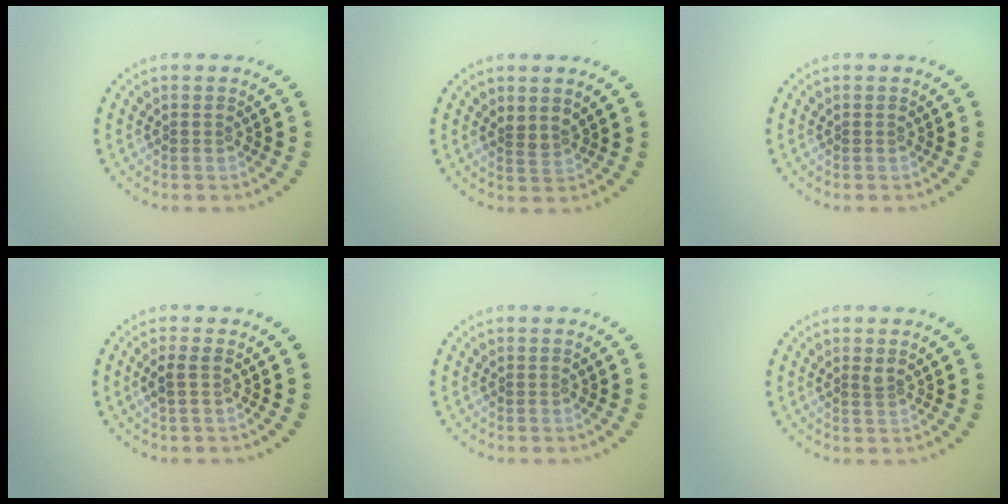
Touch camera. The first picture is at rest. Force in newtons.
{"total": 1.5, "press": 1.1, "slide": 0.9}
{"total": 0.0}
{"total": 1.2, "press": 1.0, "slide": 0.6}
{"total": 0.0}
{"total": 0.8, "press": 0.5, "slide": 0.6}